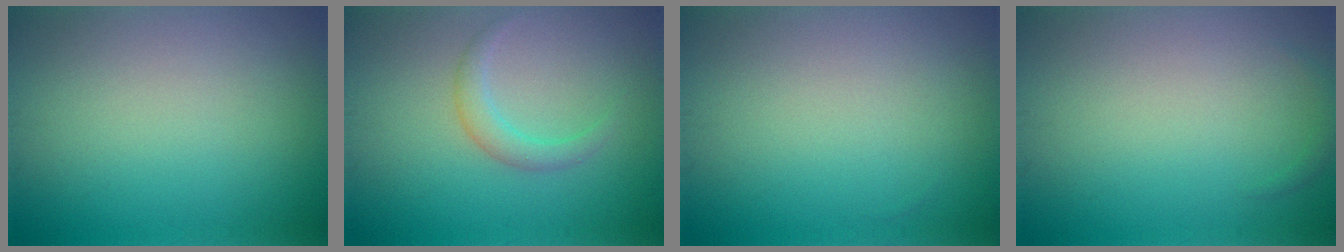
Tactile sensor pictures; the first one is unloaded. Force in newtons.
{"total": 1.9, "press": 1.9, "slide": 0.1}
{"total": 0.0}
{"total": 0.6, "press": 0.6, "slide": 0.1}